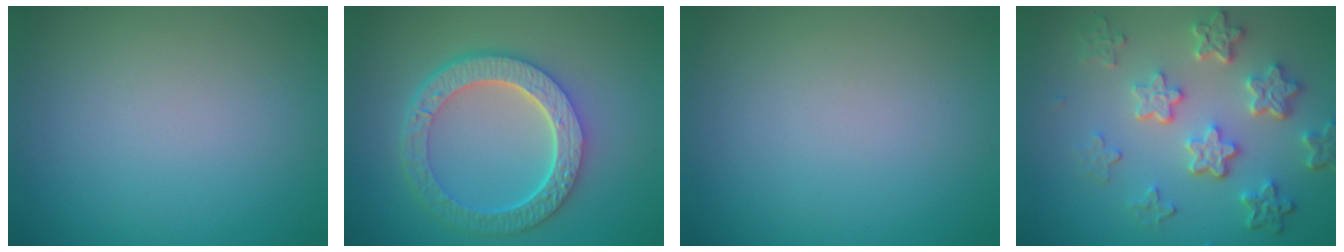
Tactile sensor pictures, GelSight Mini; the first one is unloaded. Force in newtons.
{"total": 6.4, "press": 4.9, "slide": 4.1}
{"total": 0.0}
{"total": 5.9, "press": 4.4, "slide": 3.9}